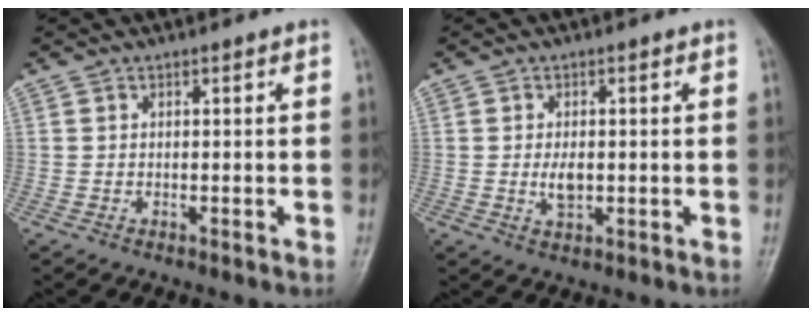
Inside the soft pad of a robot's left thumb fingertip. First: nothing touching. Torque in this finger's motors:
{"motor_torque": [0.33, 0.33, 0.36, -0.16, 0.00]}